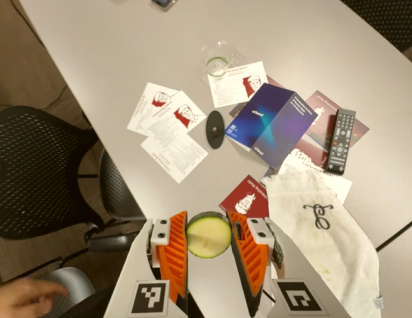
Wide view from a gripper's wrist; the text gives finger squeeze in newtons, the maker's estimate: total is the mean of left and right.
{"total": 13.2, "left": 14.2, "right": 12.3}